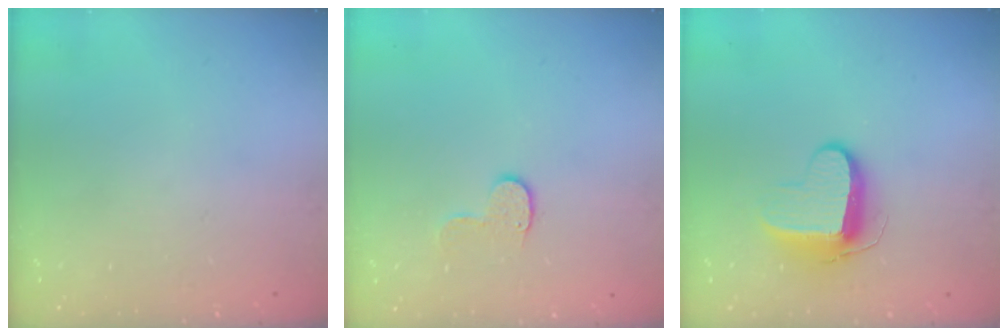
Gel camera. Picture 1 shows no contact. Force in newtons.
{"total": 5.5, "press": 5.5, "slide": 0.6}
{"total": 9.3, "press": 9.3, "slide": 0.5}